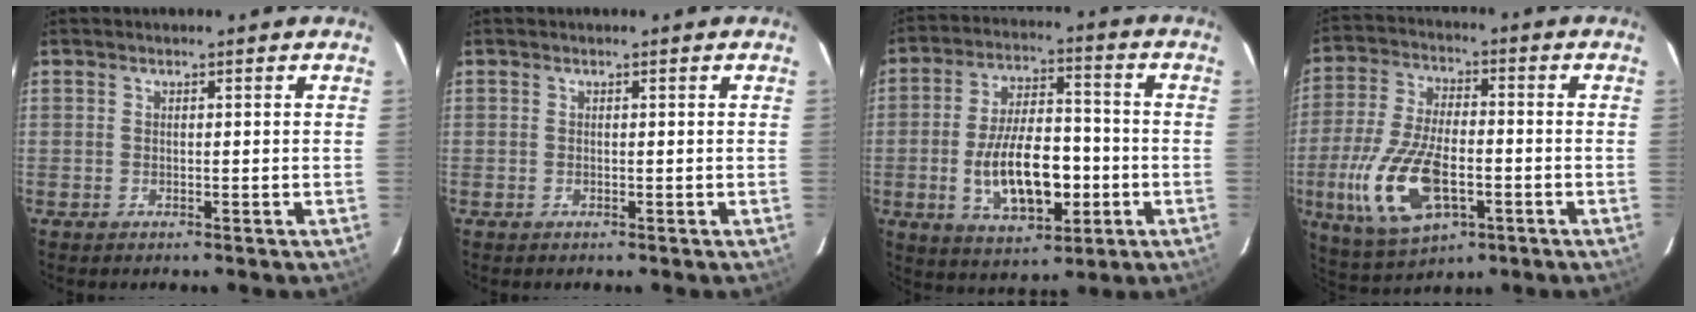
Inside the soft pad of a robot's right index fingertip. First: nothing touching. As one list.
[{"total": 0.0}, {"total": 15.2, "force": [-3.6, 7.3, 12.9], "torque": [-0.244, 0.003, -0.045]}, {"total": 17.0, "force": [-5.1, 8.1, 14.1], "torque": [-0.308, -0.015, -0.083]}]